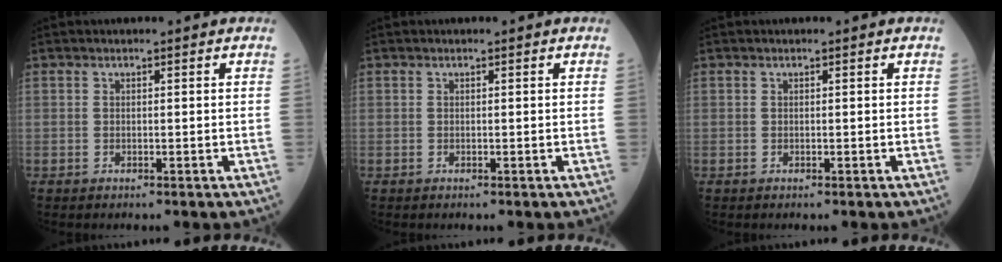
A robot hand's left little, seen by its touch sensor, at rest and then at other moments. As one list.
[{"total": 0.0}, {"total": 0.0}]